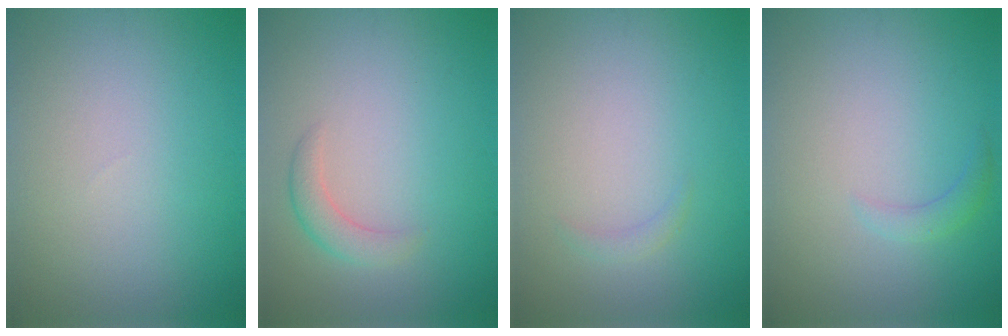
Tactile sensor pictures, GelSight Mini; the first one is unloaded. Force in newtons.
{"total": 2.0, "press": 2.0, "slide": 0.1}
{"total": 0.7, "press": 0.7, "slide": 0.1}
{"total": 1.3, "press": 1.3, "slide": 0.1}